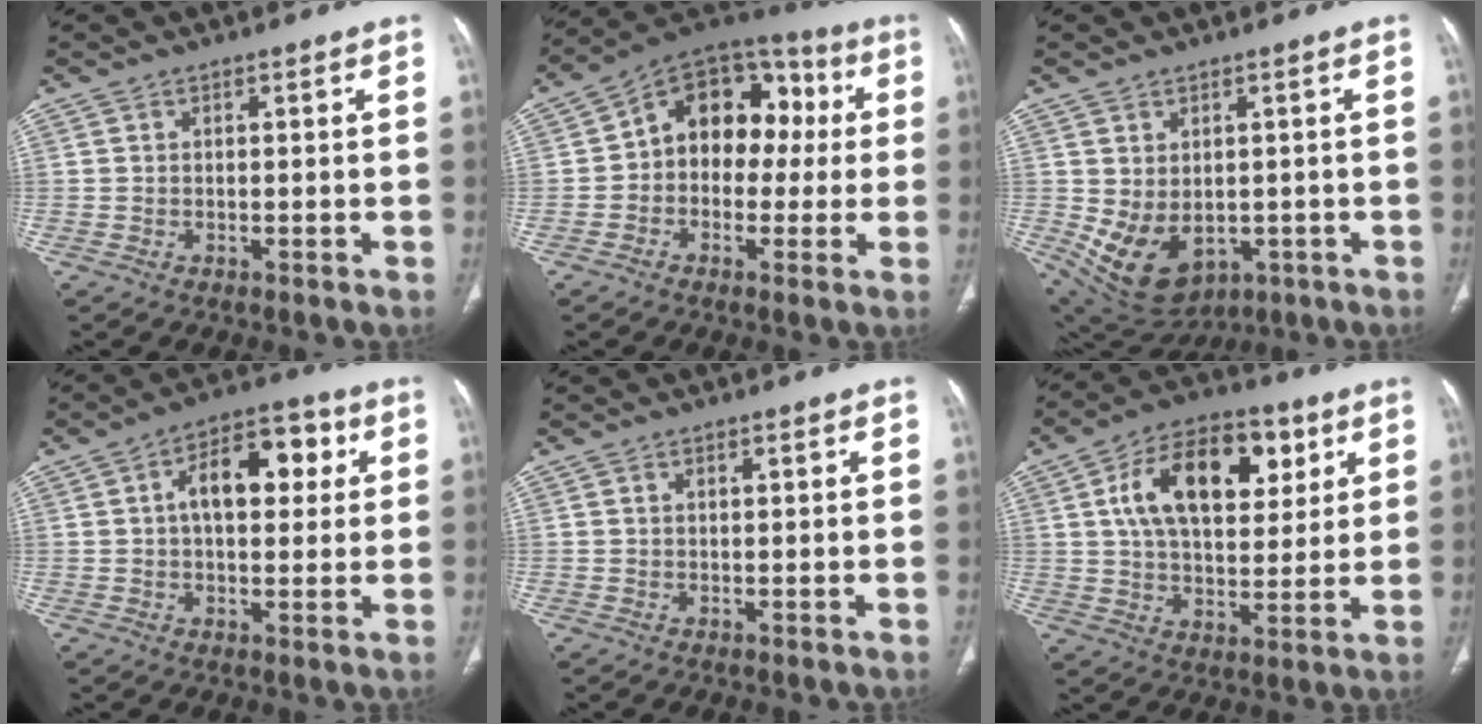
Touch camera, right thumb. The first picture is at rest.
{"total": 15.1, "force": [1.1, 11.1, 10.2], "torque": [-0.093, 0.049, 0.000]}
{"total": 11.5, "force": [-2.0, 8.1, 7.9], "torque": [-0.126, -0.005, 0.000]}
{"total": 12.3, "force": [2.8, 6.9, 9.8], "torque": [-0.125, 0.022, 0.036]}
{"total": 1.0, "force": [0.4, 0.4, 0.8], "torque": [-0.015, 0.002, 0.007]}
{"total": 18.8, "force": [6.3, 10.8, 14.0], "torque": [-0.197, -0.002, 0.099]}